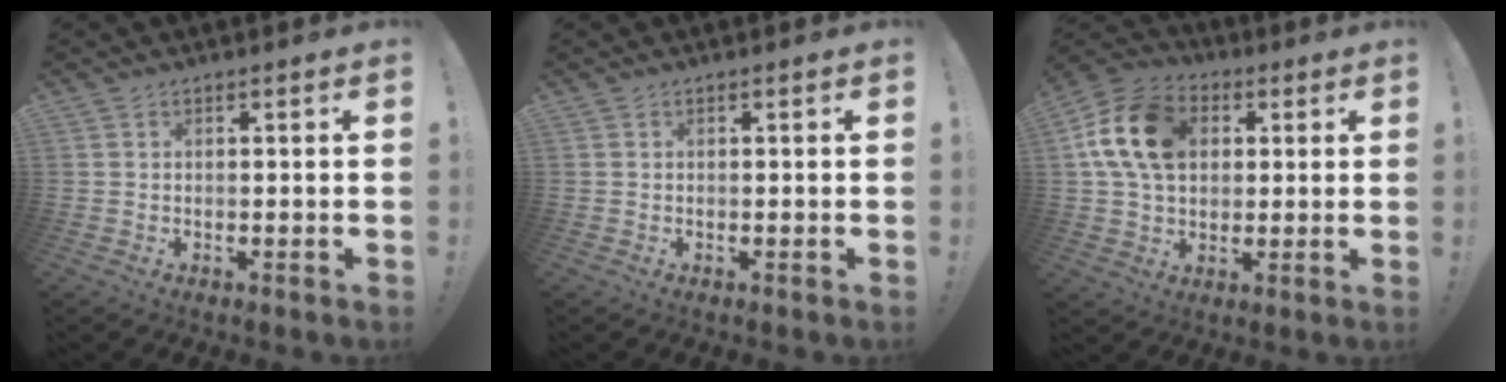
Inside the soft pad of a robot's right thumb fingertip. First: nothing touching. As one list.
[{"total": 0.0}, {"total": 17.1, "force": [4.1, 12.5, 11.0], "torque": [-0.190, 0.001, 0.080]}]